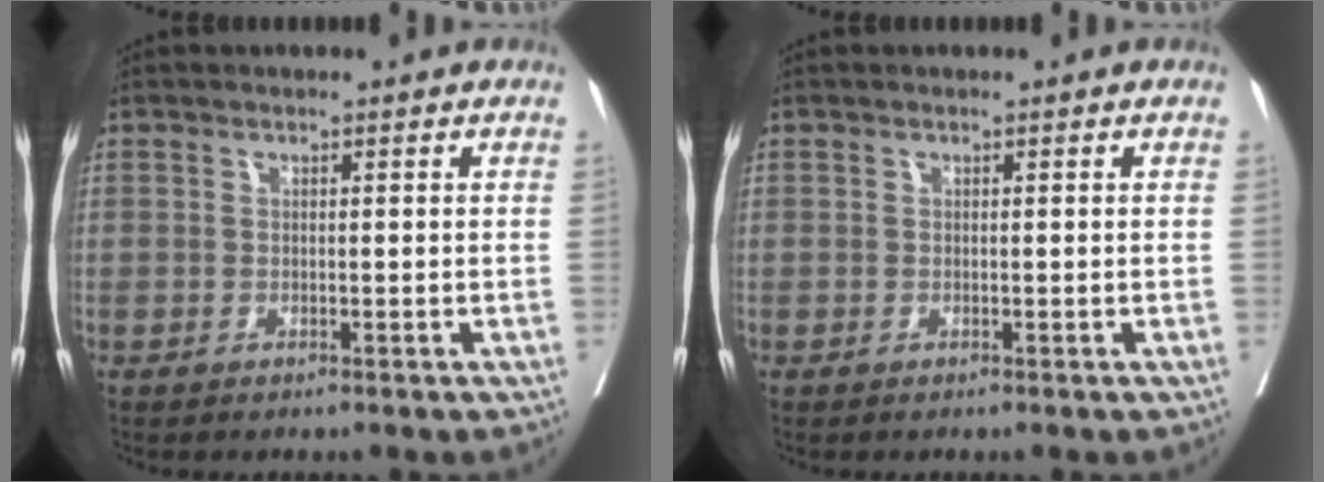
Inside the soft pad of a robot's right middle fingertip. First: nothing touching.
{"total": 0.0}